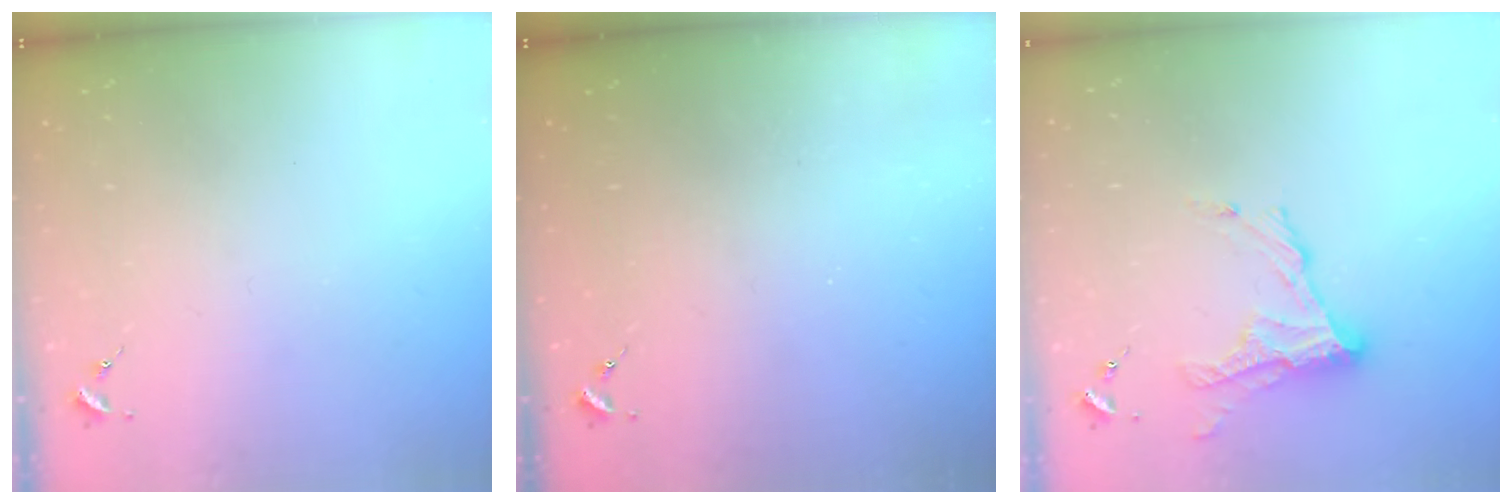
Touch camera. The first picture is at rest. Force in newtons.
{"total": 0.0}
{"total": 12.4, "press": 12.4, "slide": 0.8}